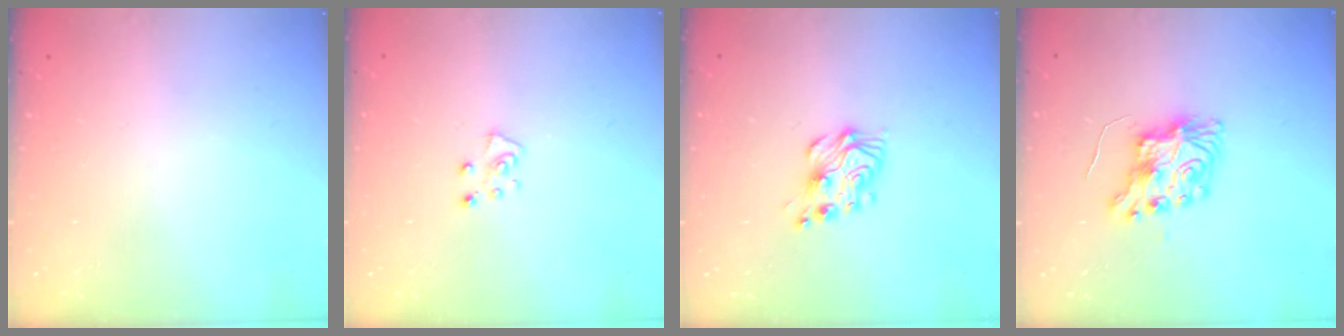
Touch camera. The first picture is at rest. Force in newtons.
{"total": 5.7, "press": 5.7, "slide": 0.7}
{"total": 8.1, "press": 8.1, "slide": 0.4}
{"total": 9.8, "press": 9.8, "slide": 0.9}